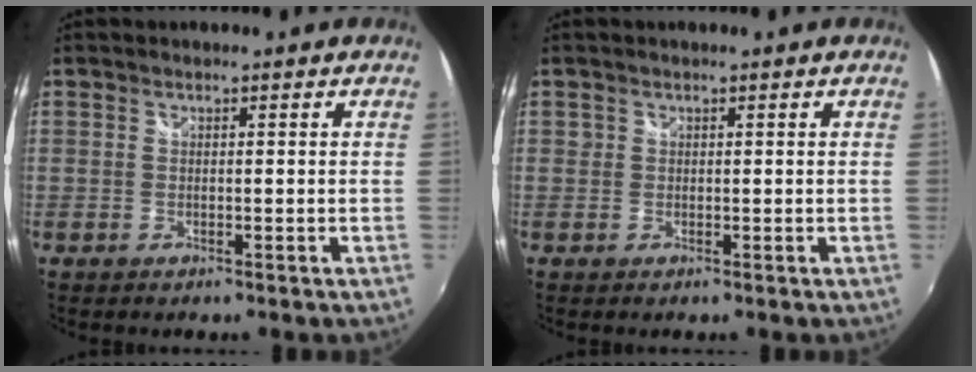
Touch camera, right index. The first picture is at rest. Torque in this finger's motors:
{"motor_torque": [0.00, 0.01, 0.00, 0.01]}